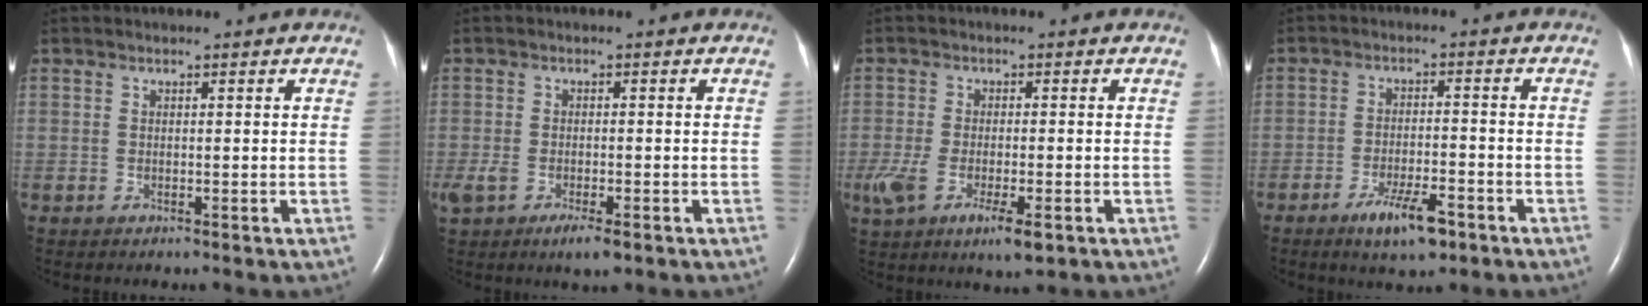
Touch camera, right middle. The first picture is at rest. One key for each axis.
{"total": 5.3, "fx": -3.0, "fy": 1.8, "fz": 4.0, "tx": -0.074, "ty": -0.014, "tz": -0.047}
{"total": 8.7, "fx": -4.0, "fy": 2.7, "fz": 7.2, "tx": -0.134, "ty": -0.023, "tz": -0.066}
{"total": 6.6, "fx": -4.1, "fy": 1.6, "fz": 4.9, "tx": -0.094, "ty": -0.006, "tz": -0.065}